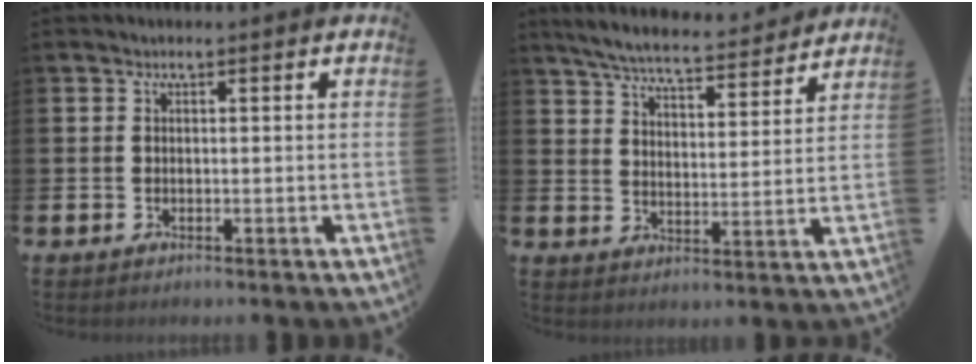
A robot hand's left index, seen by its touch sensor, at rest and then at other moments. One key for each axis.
{"total": 6.4, "fx": 6.1, "fy": 0.7, "fz": 1.5, "tx": -0.056, "ty": -0.040, "tz": 0.107}